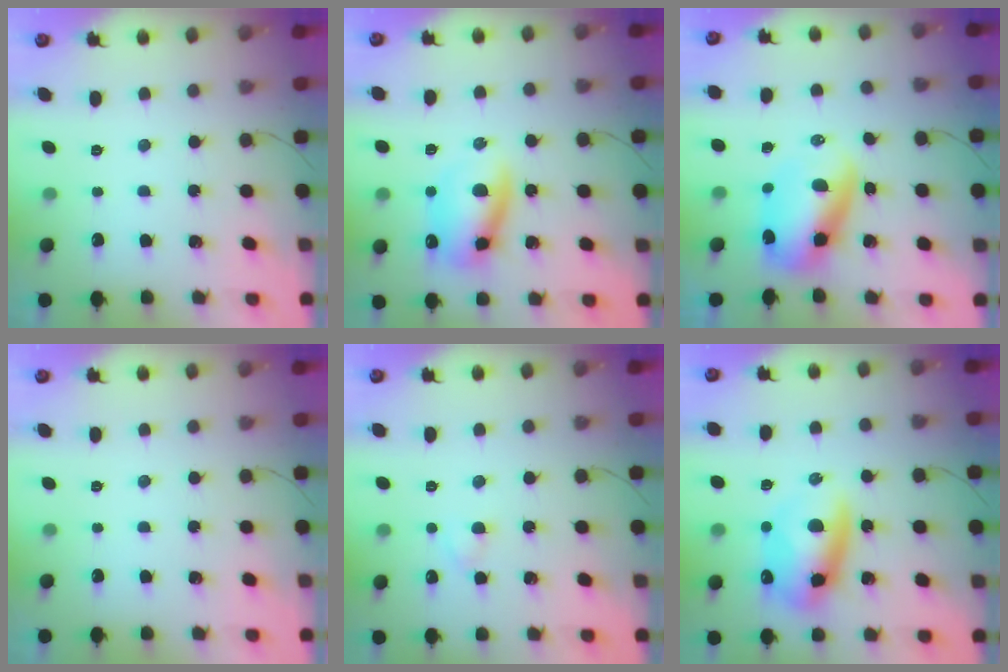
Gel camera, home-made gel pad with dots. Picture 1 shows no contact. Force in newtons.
{"total": 12.5, "press": 12.4, "slide": 2.0}
{"total": 7.2, "press": 7.1, "slide": 1.3}
{"total": 0.0}
{"total": 2.1, "press": 1.9, "slide": 0.9}
{"total": 12.9, "press": 12.5, "slide": 3.3}